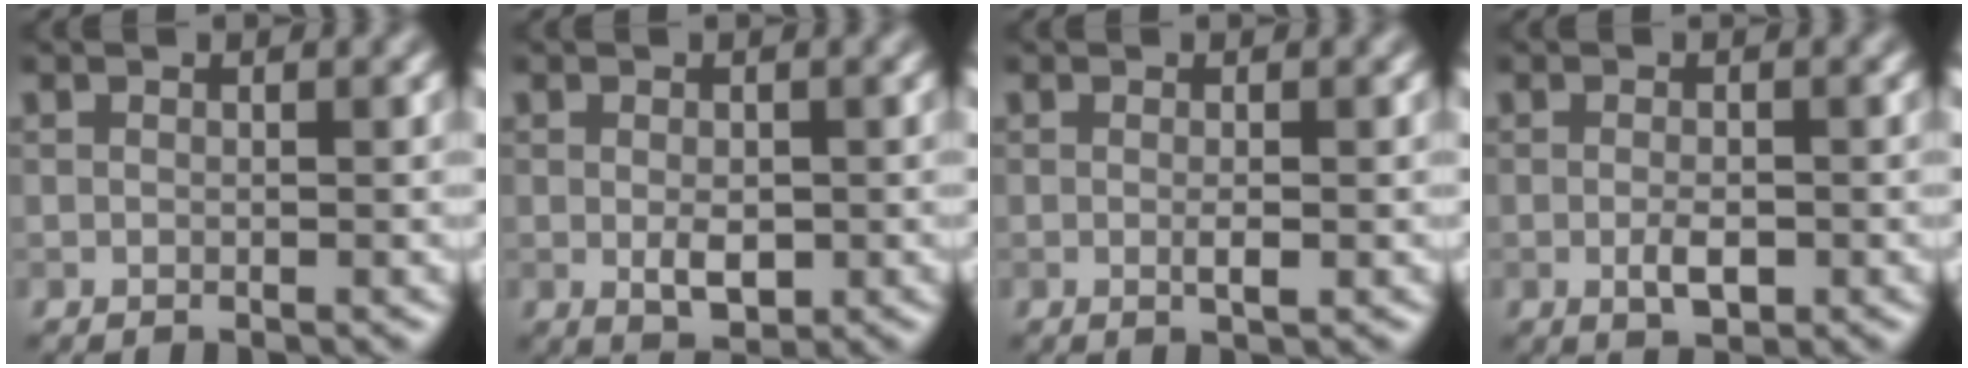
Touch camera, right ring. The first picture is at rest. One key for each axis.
{"total": 2.4, "fx": -0.3, "fy": 1.4, "fz": 2.0, "tx": -0.035, "ty": -0.004, "tz": -0.002}
{"total": 1.1, "fx": -0.1, "fy": 0.2, "fz": 1.1, "tx": -0.020, "ty": -0.003, "tz": -0.002}
{"total": 2.0, "fx": -0.5, "fy": 0.8, "fz": 1.7, "tx": -0.033, "ty": -0.003, "tz": -0.010}